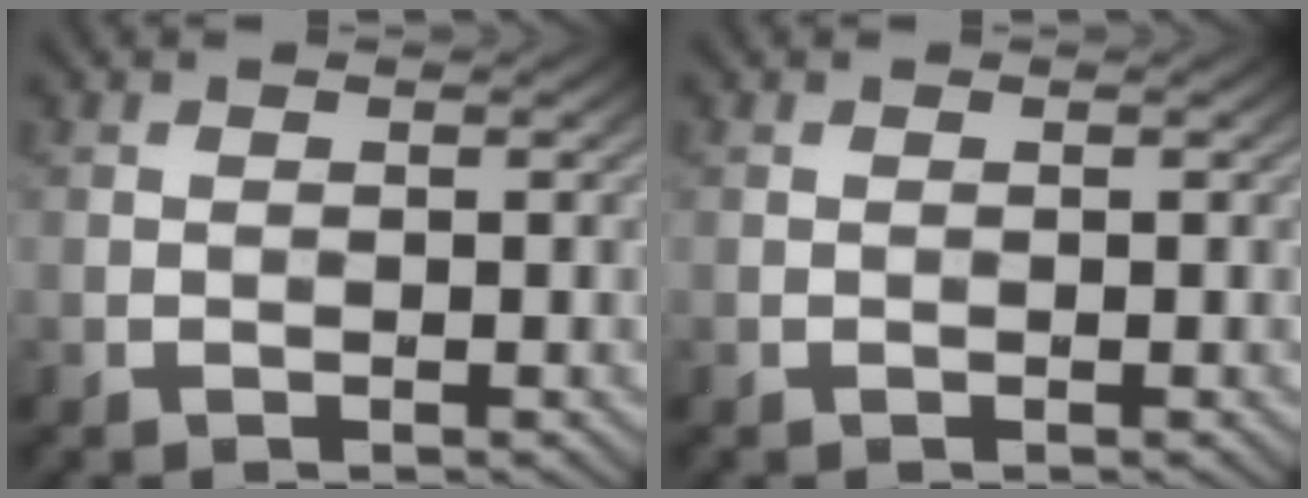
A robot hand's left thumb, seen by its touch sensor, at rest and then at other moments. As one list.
[{"total": 0.0}]